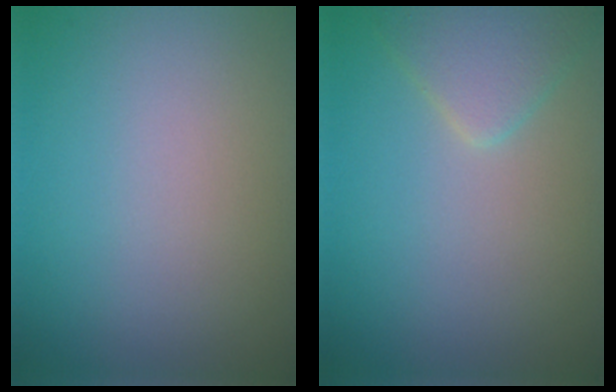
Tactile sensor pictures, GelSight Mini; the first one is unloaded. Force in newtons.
{"total": 2.7, "press": 2.7, "slide": 0.2}